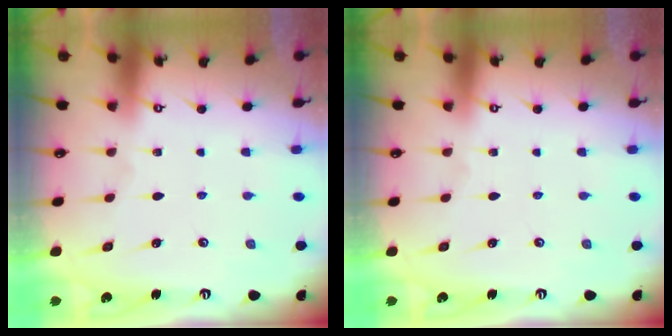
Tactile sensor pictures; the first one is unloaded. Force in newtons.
{"total": 0.0}